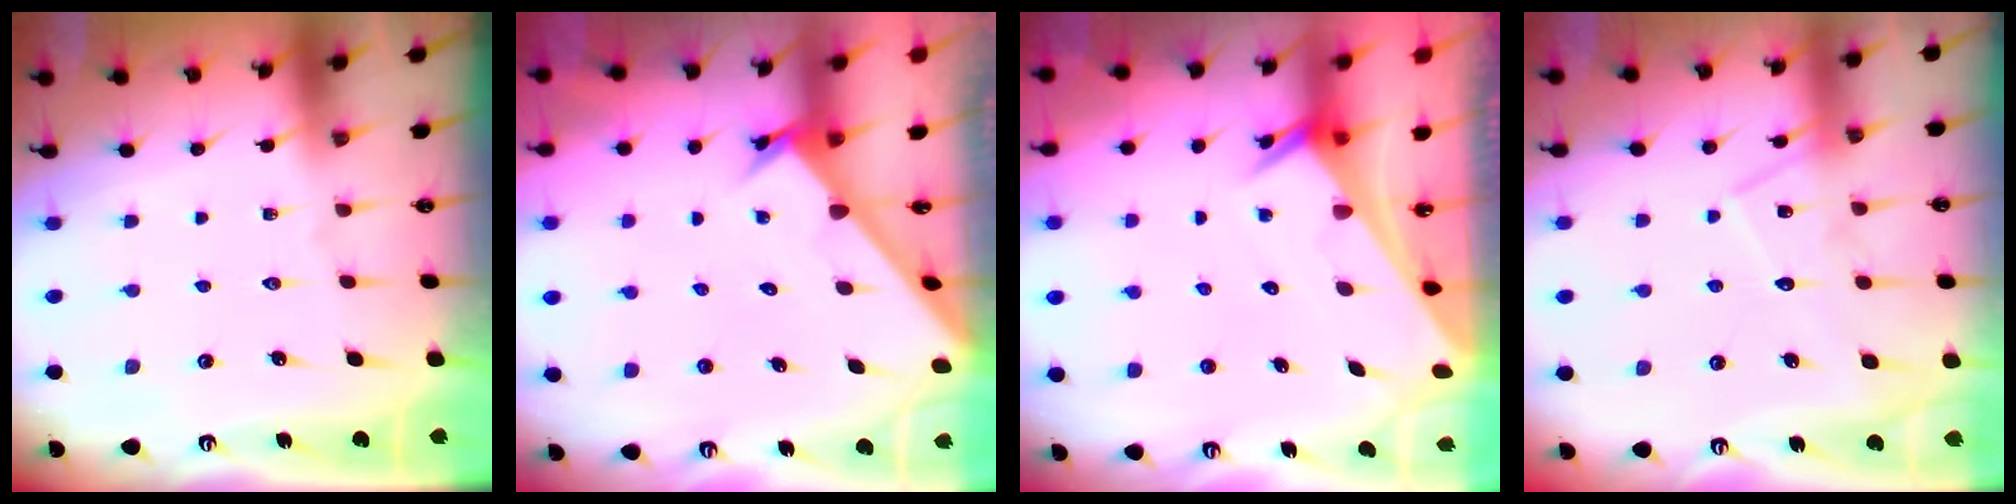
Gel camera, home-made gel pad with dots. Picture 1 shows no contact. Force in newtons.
{"total": 2.8, "press": 2.7, "slide": 0.3}
{"total": 2.6, "press": 2.6, "slide": 0.1}
{"total": 11.9, "press": 11.9, "slide": 0.9}